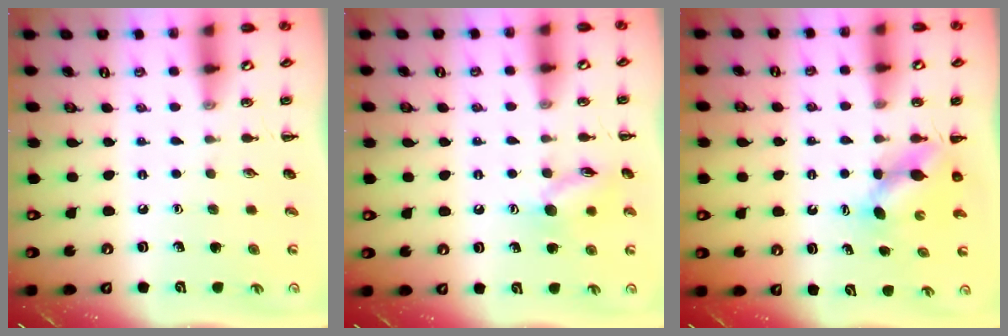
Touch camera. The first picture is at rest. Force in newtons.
{"total": 10.3, "press": 10.3, "slide": 0.6}
{"total": 4.6, "press": 4.6, "slide": 0.3}